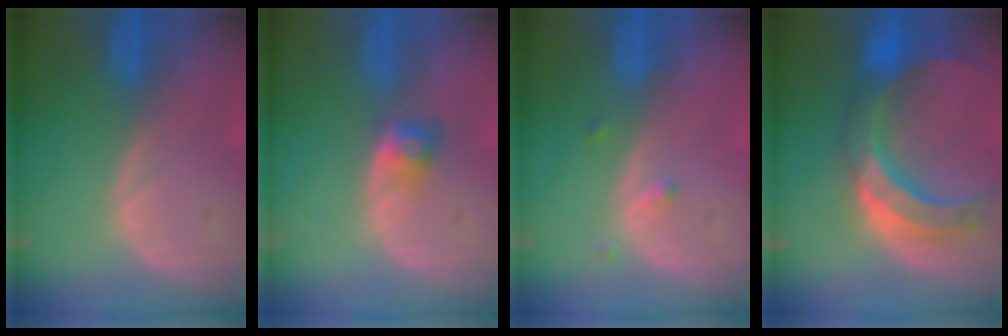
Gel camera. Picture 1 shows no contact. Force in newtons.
{"total": 2.8, "press": 2.5, "slide": 1.2}
{"total": 1.6, "press": 1.3, "slide": 0.8}
{"total": 11.5, "press": 9.7, "slide": 6.1}